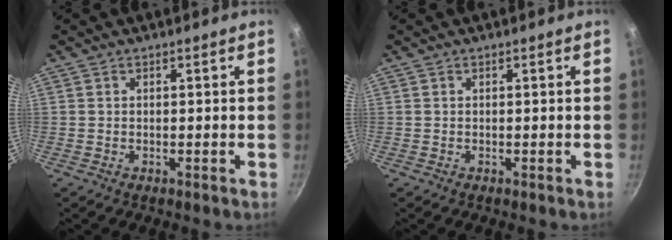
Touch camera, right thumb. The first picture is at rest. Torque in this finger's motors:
{"motor_torque": [0.00, 0.02, 0.01, -0.01, 0.00]}